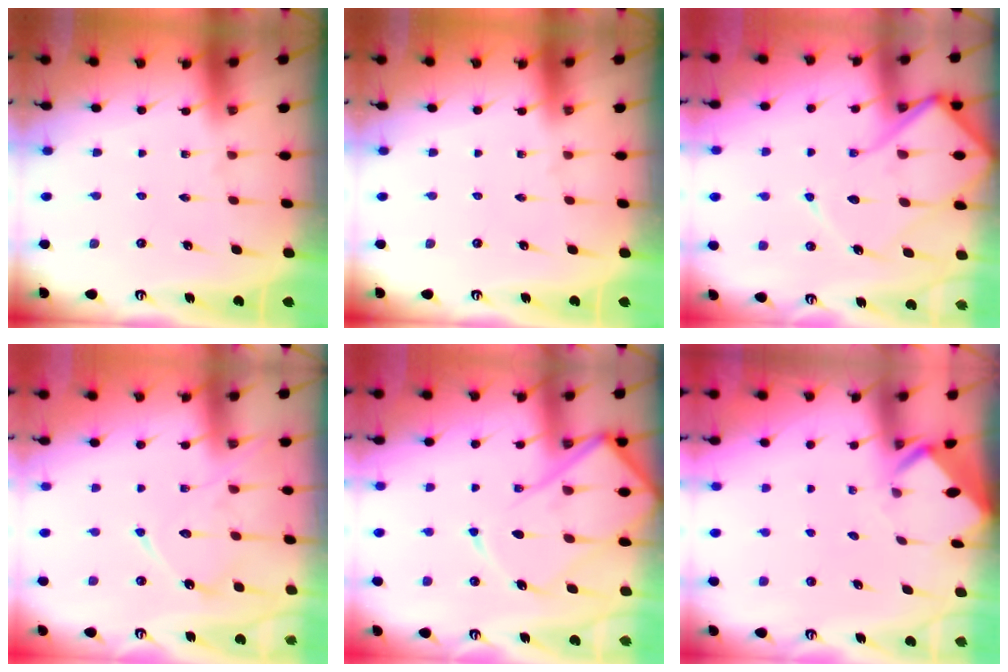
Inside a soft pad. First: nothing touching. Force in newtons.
{"total": 0.0}
{"total": 15.7, "press": 15.6, "slide": 1.5}
{"total": 12.4, "press": 12.4, "slide": 0.9}
{"total": 15.4, "press": 15.3, "slide": 1.5}
{"total": 2.9, "press": 2.9, "slide": 0.1}